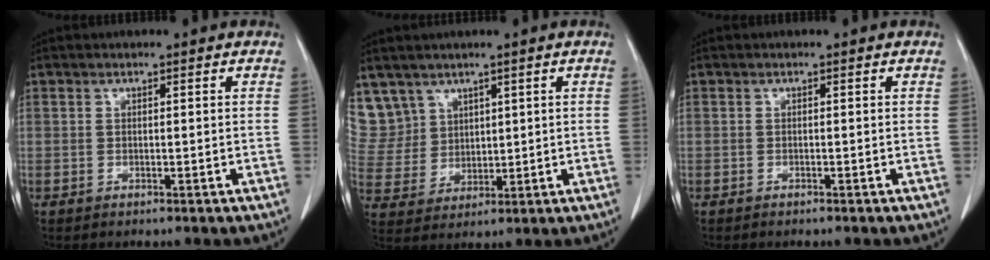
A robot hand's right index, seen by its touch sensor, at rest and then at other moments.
{"total": 9.4, "force": [6.0, 7.2, 0.6], "torque": [-0.029, 0.025, 0.146]}
{"total": 0.0}